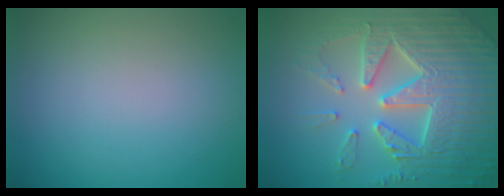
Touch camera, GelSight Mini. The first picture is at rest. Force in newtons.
{"total": 7.7, "press": 7.6, "slide": 1.5}